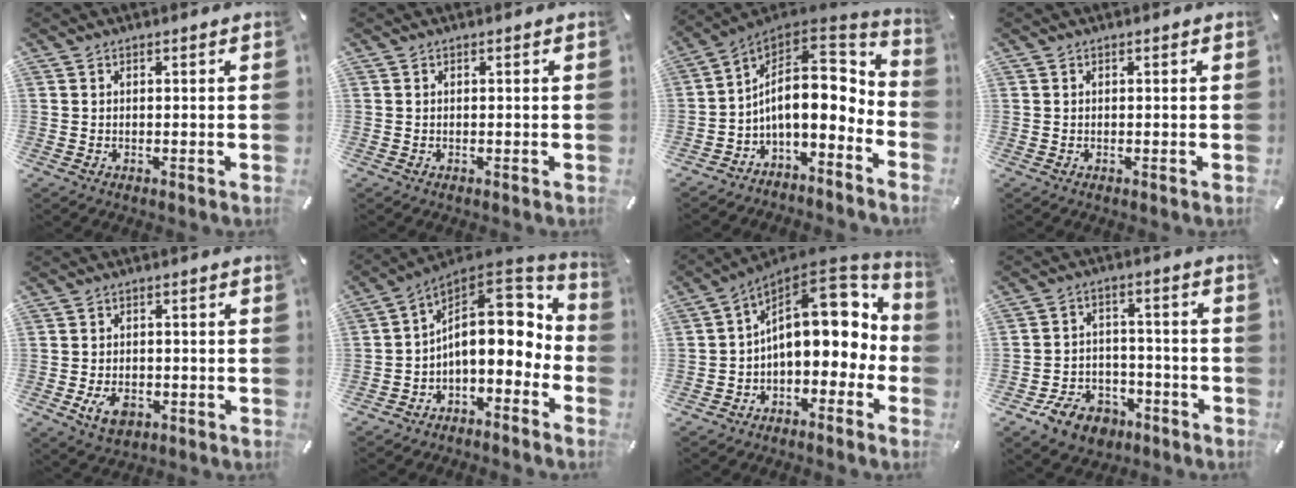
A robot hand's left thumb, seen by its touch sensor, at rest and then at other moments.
{"total": 0.0}
{"total": 14.9, "force": [0.9, 9.1, 11.8], "torque": [-0.187, -0.024, 0.017]}
{"total": 0.0}
{"total": 5.4, "force": [-2.1, 3.6, 3.4], "torque": [-0.066, 0.004, -0.041]}
{"total": 15.6, "force": [1.8, 9.8, 12.0], "torque": [-0.168, -0.028, 0.032]}
{"total": 18.6, "force": [3.2, 11.3, 14.5], "torque": [-0.193, -0.027, 0.056]}
{"total": 10.2, "force": [-6.6, 6.9, 3.5], "torque": [-0.056, 0.060, -0.114]}